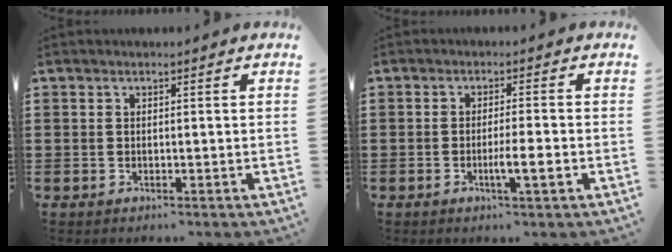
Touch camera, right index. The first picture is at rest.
{"total": 3.9, "force": [-1.4, 0.2, 3.6], "torque": [-0.060, -0.007, -0.025]}